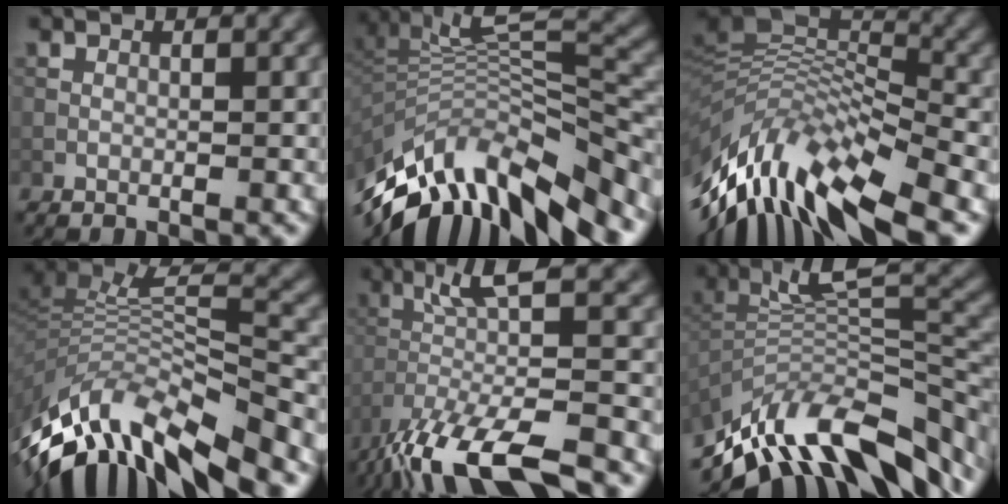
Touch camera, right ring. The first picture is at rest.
{"total": 12.2, "force": [-6.3, 4.7, 9.4], "torque": [-0.185, 0.025, -0.106]}
{"total": 12.3, "force": [-5.7, 4.4, 10.0], "torque": [-0.204, 0.025, -0.102]}
{"total": 11.1, "force": [-6.7, 4.3, 7.8], "torque": [-0.162, 0.026, -0.115]}
{"total": 10.3, "force": [-5.4, 2.4, 8.4], "torque": [-0.174, -0.004, -0.098]}
{"total": 12.1, "force": [-6.5, 4.8, 9.0], "torque": [-0.168, 0.029, -0.115]}